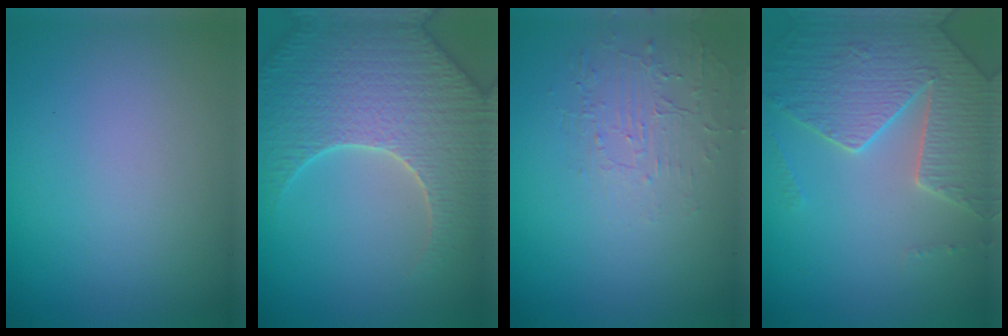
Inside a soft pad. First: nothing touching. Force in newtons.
{"total": 7.9, "press": 7.6, "slide": 2.2}
{"total": 1.8, "press": 0.7, "slide": 1.7}
{"total": 5.2, "press": 5.0, "slide": 1.4}